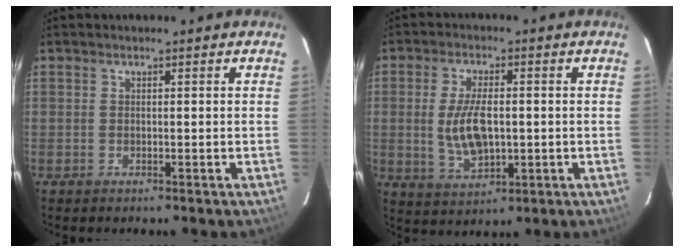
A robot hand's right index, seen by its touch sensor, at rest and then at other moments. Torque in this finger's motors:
{"motor_torque": [0.14, 0.06, 0.21, 0.06]}